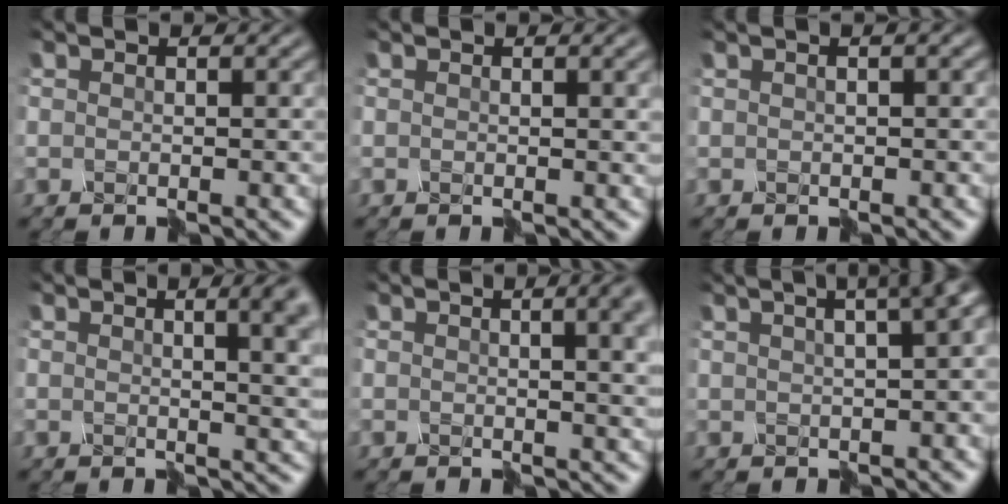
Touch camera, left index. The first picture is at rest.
{"total": 2.3, "force": [0.7, 0.9, 2.0], "torque": [-0.016, 0.009, 0.010]}
{"total": 1.8, "force": [0.2, 0.7, 1.6], "torque": [-0.007, 0.012, 0.010]}
{"total": 9.0, "force": [2.4, 4.4, 7.5], "torque": [-0.042, 0.036, 0.009]}
{"total": 9.9, "force": [2.5, 5.3, 8.0], "torque": [-0.049, 0.033, 0.010]}
{"total": 11.6, "force": [3.5, 5.6, 9.5], "torque": [-0.069, 0.048, 0.050]}